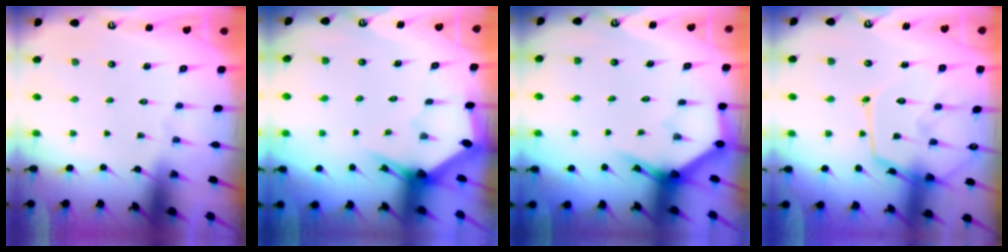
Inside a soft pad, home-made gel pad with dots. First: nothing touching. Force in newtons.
{"total": 2.9, "press": 2.9, "slide": 0.1}
{"total": 3.9, "press": 3.9, "slide": 0.2}
{"total": 15.2, "press": 15.2, "slide": 0.9}